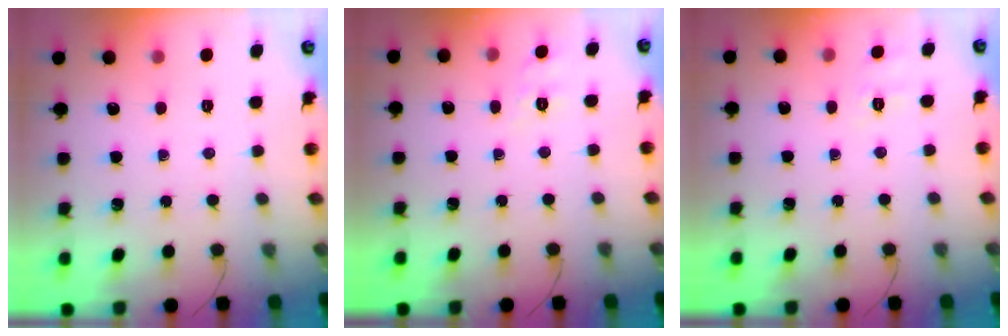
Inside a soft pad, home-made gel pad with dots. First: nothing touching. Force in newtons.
{"total": 1.7, "press": 0.2, "slide": 1.7}
{"total": 2.7, "press": 2.0, "slide": 1.8}